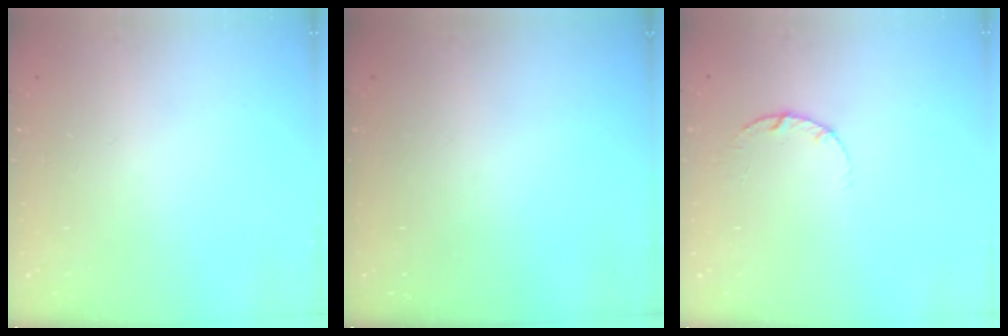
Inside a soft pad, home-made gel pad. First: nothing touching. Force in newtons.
{"total": 0.0}
{"total": 3.6, "press": 3.6, "slide": 0.5}